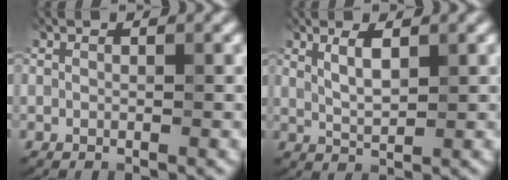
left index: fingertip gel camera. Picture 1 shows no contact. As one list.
[{"total": 2.2, "force": [1.1, 0.5, 1.9], "torque": [-0.035, 0.000, 0.024]}]